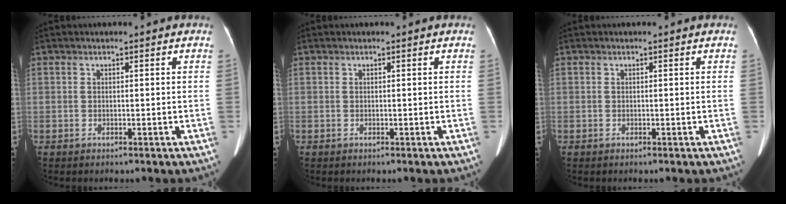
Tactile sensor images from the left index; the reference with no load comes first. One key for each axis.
{"total": 0.0}
{"total": 0.0}